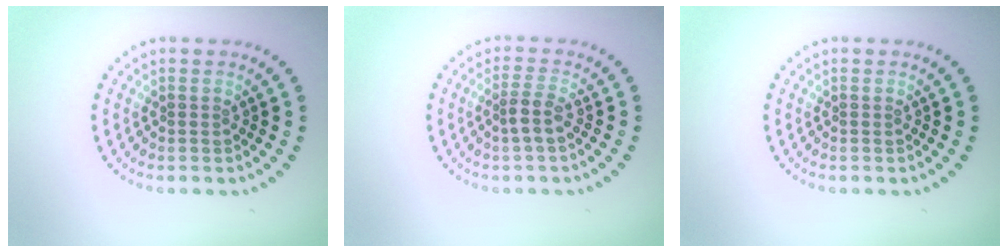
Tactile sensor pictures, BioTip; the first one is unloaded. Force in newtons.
{"total": 1.9, "press": 1.5, "slide": 1.2}
{"total": 0.0}